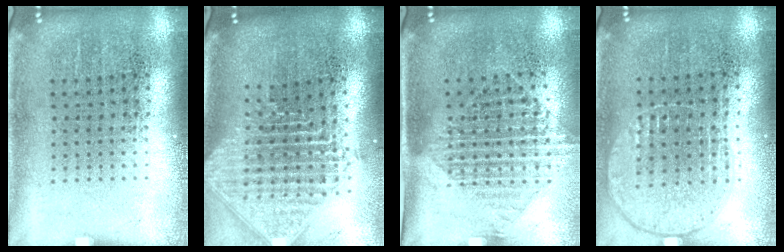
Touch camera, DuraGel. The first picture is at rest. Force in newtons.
{"total": 2.5, "press": 1.9, "slide": 1.6}
{"total": 1.5, "press": 1.3, "slide": 0.9}
{"total": 1.0, "press": 0.9, "slide": 0.4}